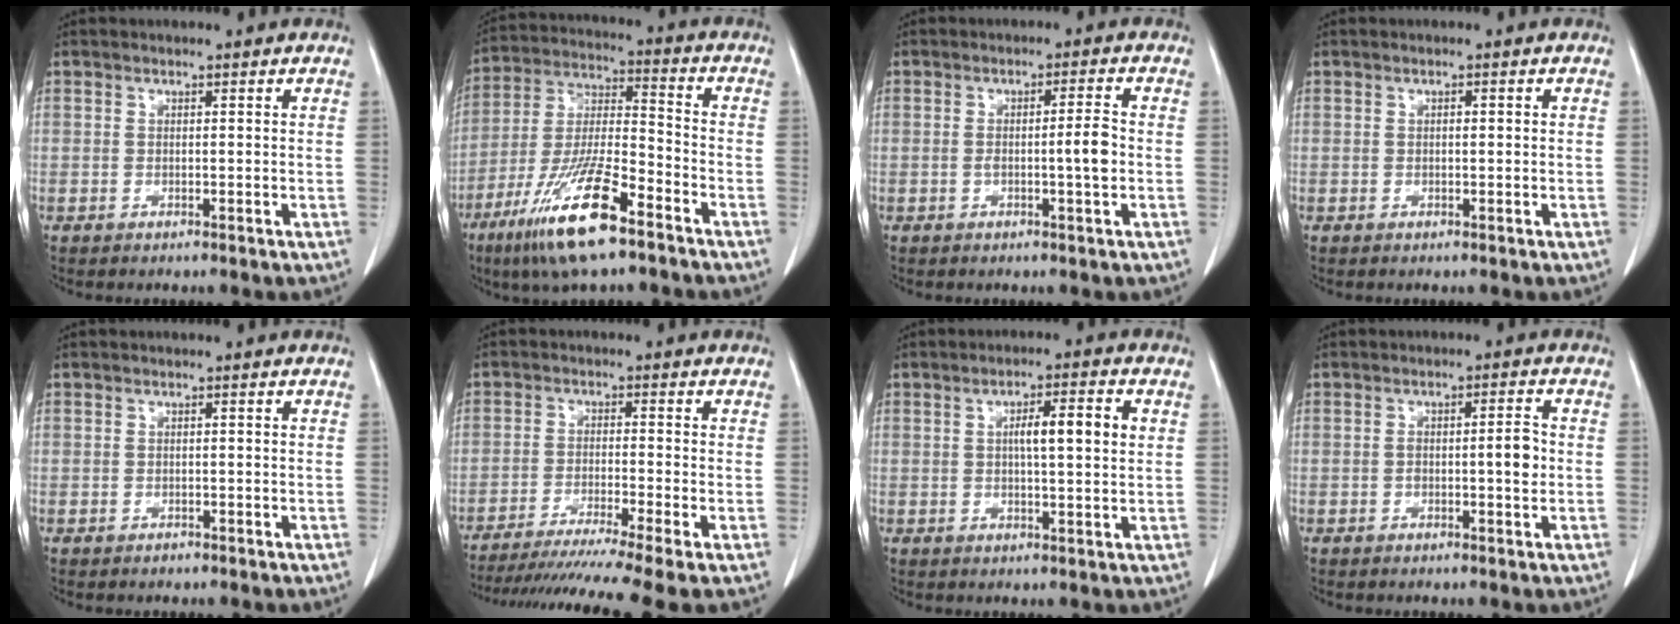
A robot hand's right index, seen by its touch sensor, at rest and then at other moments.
{"total": 15.3, "force": [-9.3, 2.1, 12.1], "torque": [-0.247, -0.029, -0.172]}
{"total": 3.7, "force": [-0.6, -0.1, 3.6], "torque": [-0.059, 0.001, -0.010]}
{"total": 0.8, "force": [0.1, 0.2, 0.8], "torque": [-0.014, 0.001, 0.002]}
{"total": 0.6, "force": [-0.4, 0.4, 0.0], "torque": [-0.002, 0.002, -0.008]}
{"total": 14.1, "force": [-11.4, -1.7, 8.1], "torque": [-0.131, -0.030, -0.182]}
{"total": 6.3, "force": [1.4, 0.8, 6.1], "torque": [-0.101, 0.009, 0.020]}
{"total": 3.6, "force": [-0.4, 0.7, 3.5], "torque": [-0.056, 0.006, -0.006]}